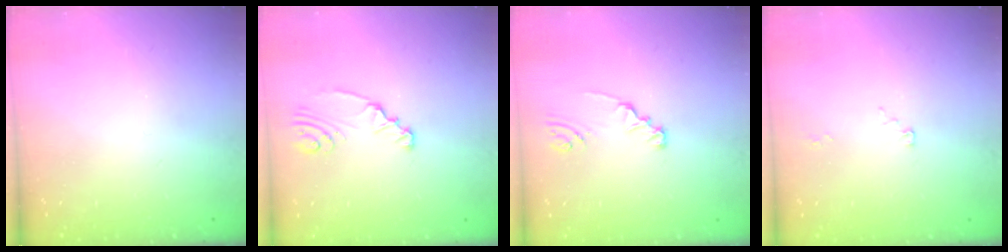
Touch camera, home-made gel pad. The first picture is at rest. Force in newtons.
{"total": 2.4, "press": 2.4, "slide": 0.3}
{"total": 2.2, "press": 2.2, "slide": 0.2}
{"total": 2.1, "press": 2.1, "slide": 0.2}